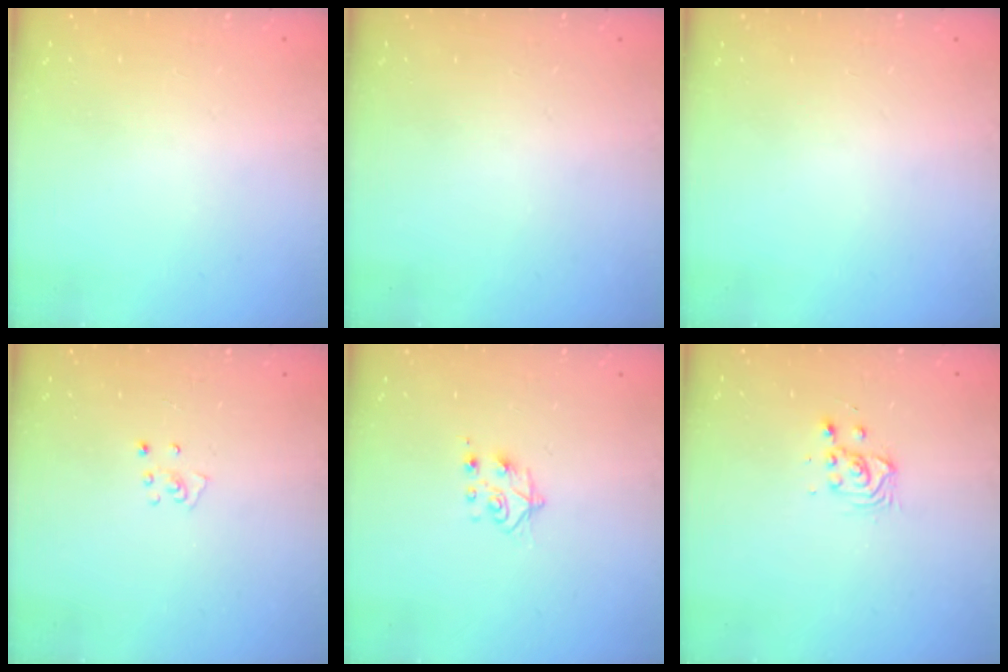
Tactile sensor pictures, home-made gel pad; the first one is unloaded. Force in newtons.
{"total": 0.0}
{"total": 0.0}
{"total": 3.5, "press": 3.5, "slide": 0.3}
{"total": 7.6, "press": 7.5, "slide": 0.7}
{"total": 3.2, "press": 3.2, "slide": 0.2}